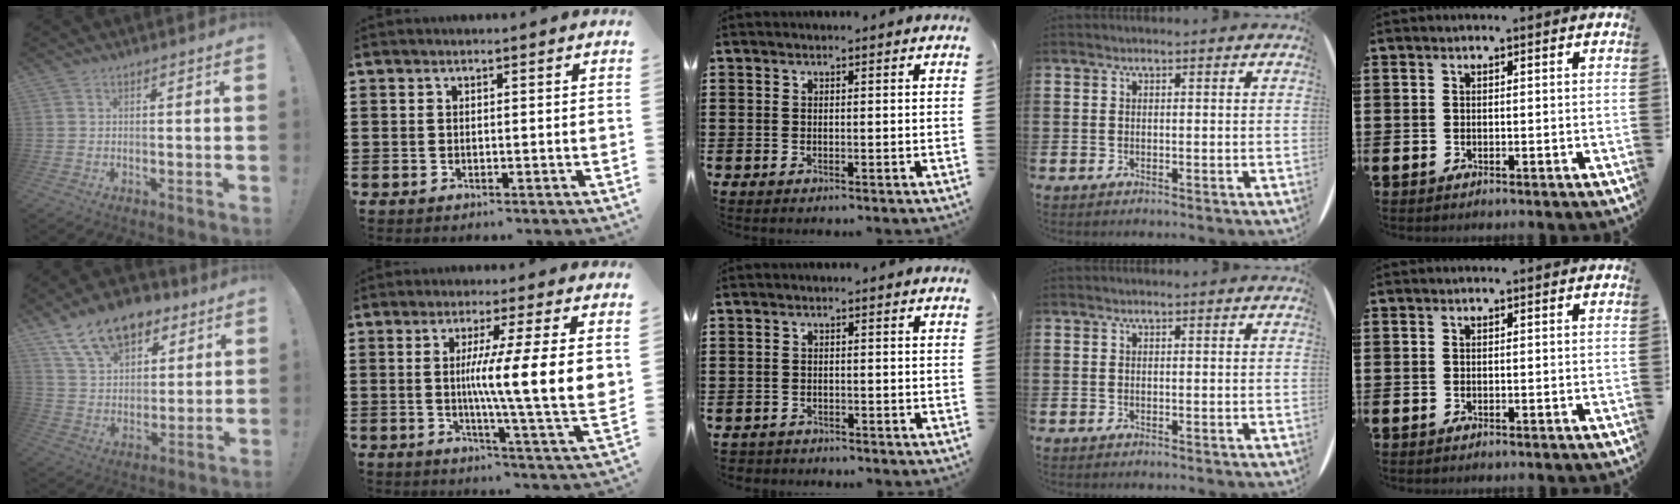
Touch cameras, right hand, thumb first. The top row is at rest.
{"thumb": {"total": 16.4, "force": [10.4, 9.7, 8.2], "torque": [-0.125, -0.065, 0.191]}, "index": {"total": 10.3, "force": [2.1, 0.2, 10.1], "torque": [-0.182, -0.018, 0.032]}, "middle": {"total": 1.3, "force": [-1.2, 0.4, -0.1], "torque": [-0.003, 0.000, -0.028]}}